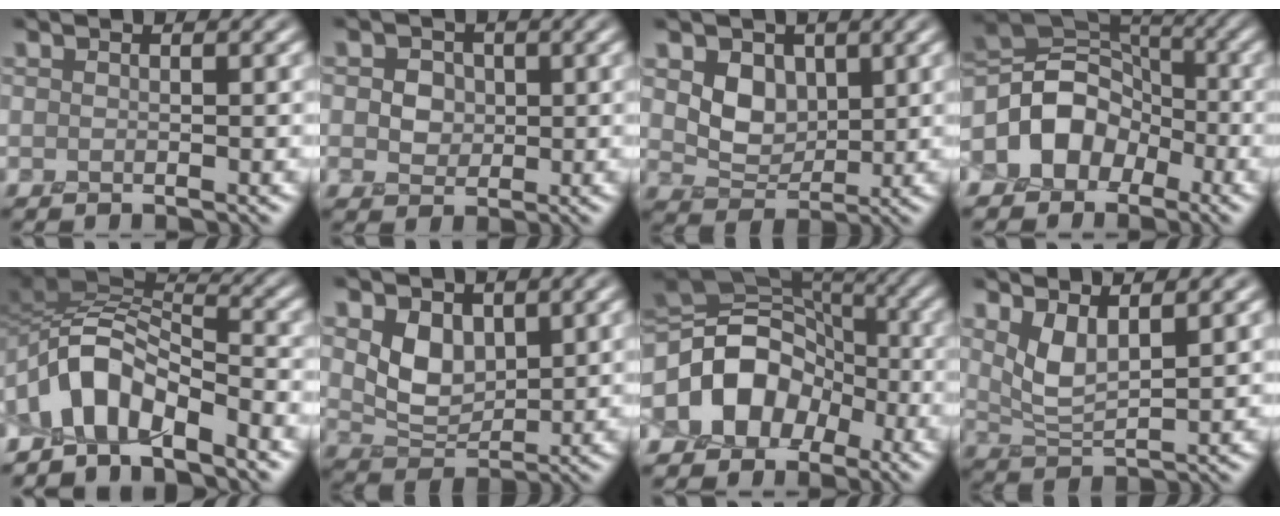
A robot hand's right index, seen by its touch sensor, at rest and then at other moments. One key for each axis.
{"total": 3.4, "fx": 1.0, "fy": 2.8, "fz": 1.6, "tx": -0.024, "ty": 0.012, "tz": 0.012}
{"total": 3.4, "fx": 1.1, "fy": 2.5, "fz": 2.0, "tx": -0.046, "ty": -0.008, "tz": 0.020}
{"total": 7.6, "fx": -2.3, "fy": 5.6, "fz": 4.6, "tx": -0.059, "ty": 0.002, "tz": -0.037}
{"total": 7.1, "fx": -3.4, "fy": 2.8, "fz": 5.6, "tx": -0.100, "ty": 0.014, "tz": -0.073}
{"total": 3.3, "fx": 1.5, "fy": 2.1, "fz": 2.1, "tx": -0.048, "ty": -0.010, "tz": 0.033}
{"total": 10.4, "fx": -2.9, "fy": 7.7, "fz": 6.4, "tx": -0.109, "ty": -0.009, "tz": -0.047}
{"total": 3.0, "fx": 2.0, "fy": 0.6, "fz": 2.2, "tx": -0.056, "ty": -0.009, "tz": 0.051}